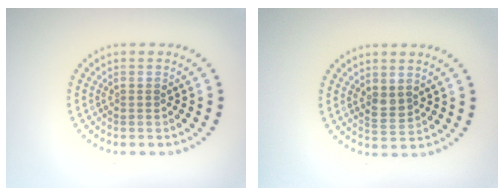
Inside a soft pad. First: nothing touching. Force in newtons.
{"total": 1.7, "press": 1.6, "slide": 0.6}